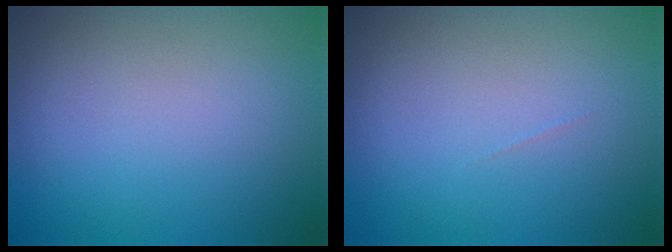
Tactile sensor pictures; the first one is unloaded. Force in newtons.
{"total": 0.0}